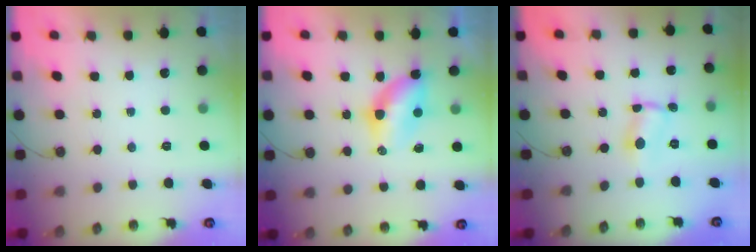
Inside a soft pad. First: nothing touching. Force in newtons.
{"total": 6.5, "press": 6.4, "slide": 0.6}
{"total": 1.2, "press": 1.1, "slide": 0.6}